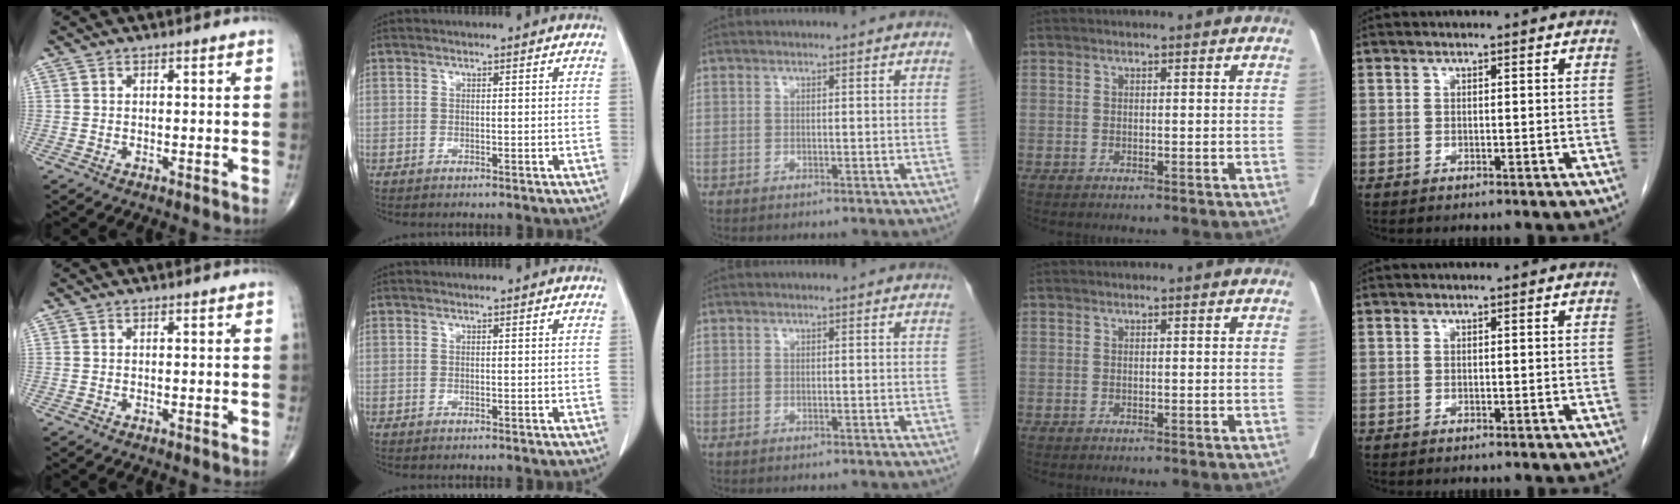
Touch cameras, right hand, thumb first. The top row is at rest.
{}